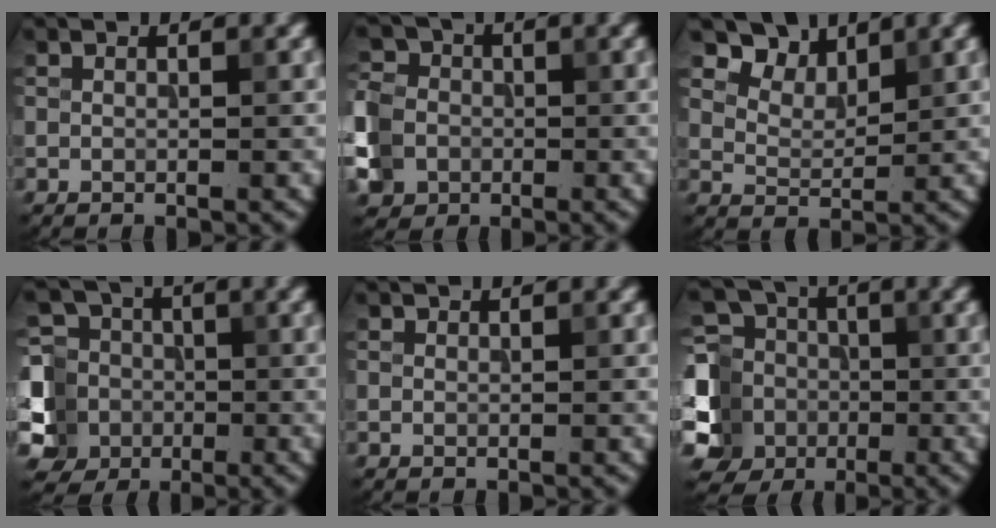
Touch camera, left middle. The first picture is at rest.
{"total": 10.0, "force": [-3.9, 8.3, 4.0], "torque": [-0.094, -0.023, -0.093]}
{"total": 3.8, "force": [3.0, 1.9, 1.4], "torque": [-0.034, -0.001, 0.057]}
{"total": 9.0, "force": [-3.1, 7.6, 3.5], "torque": [-0.073, 0.000, -0.075]}
{"total": 0.0}
{"total": 7.9, "force": [-2.1, 6.7, 3.6], "torque": [-0.078, 0.004, -0.052]}